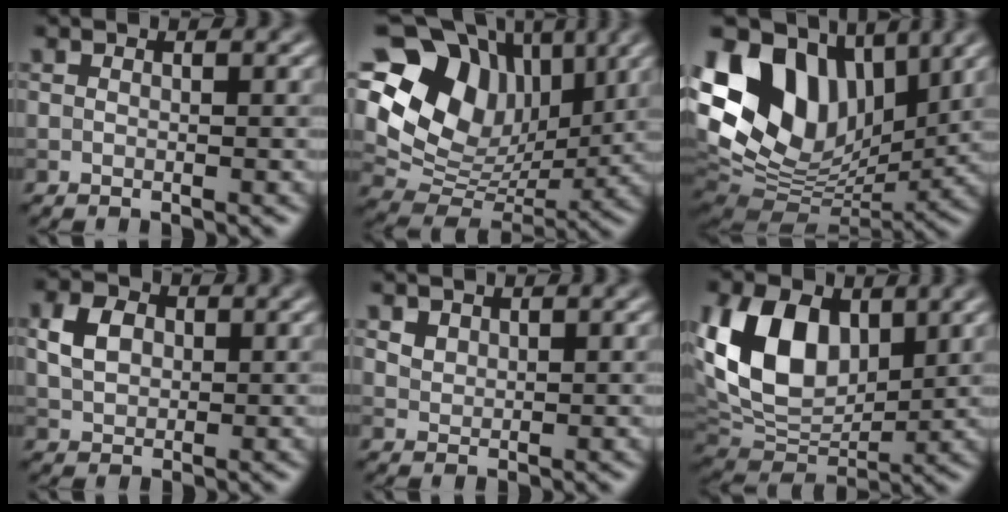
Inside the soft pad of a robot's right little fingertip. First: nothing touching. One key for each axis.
{"total": 12.1, "fx": 4.7, "fy": 9.0, "fz": 6.5, "tx": -0.134, "ty": 0.008, "tz": 0.090}
{"total": 15.4, "fx": 5.1, "fy": 10.5, "fz": 10.0, "tx": -0.191, "ty": 0.028, "tz": 0.097}
{"total": 3.3, "fx": 0.6, "fy": 2.5, "fz": 2.0, "tx": -0.046, "ty": 0.006, "tz": 0.009}
{"total": 1.3, "fx": 0.9, "fy": 0.9, "fz": 0.4, "tx": -0.012, "ty": -0.002, "tz": 0.020}
{"total": 10.9, "fx": 2.8, "fy": 7.4, "fz": 7.5, "tx": -0.166, "ty": -0.004, "tz": 0.049}